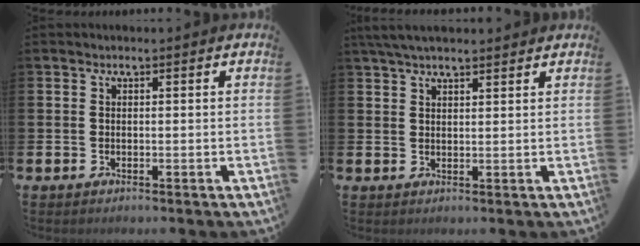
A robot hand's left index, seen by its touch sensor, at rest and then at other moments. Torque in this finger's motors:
{"motor_torque": [1.17, -0.97, 0.13, 0.21]}